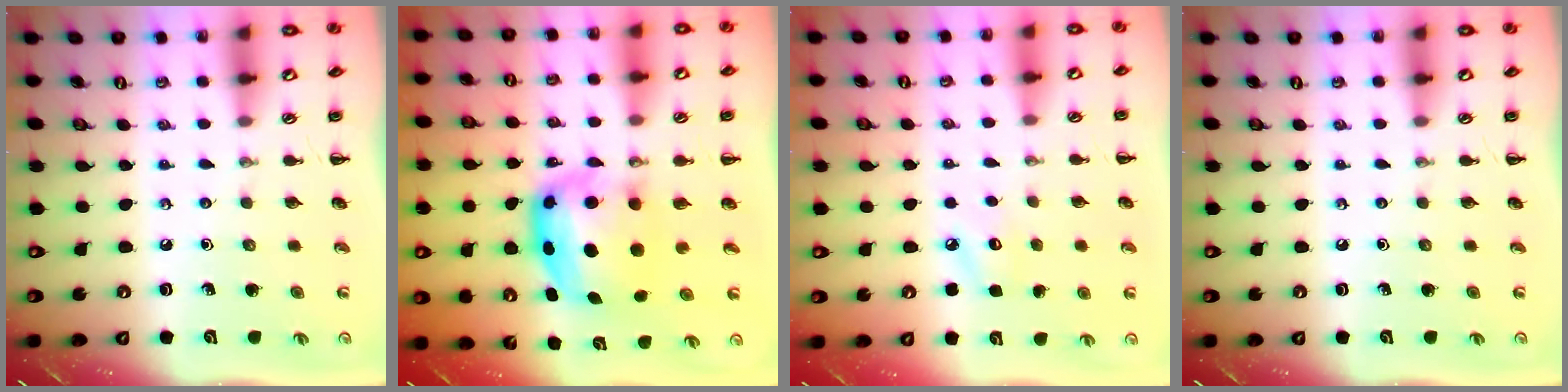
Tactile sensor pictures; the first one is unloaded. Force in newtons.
{"total": 7.1, "press": 6.9, "slide": 1.6}
{"total": 4.3, "press": 4.2, "slide": 1.2}
{"total": 0.0}